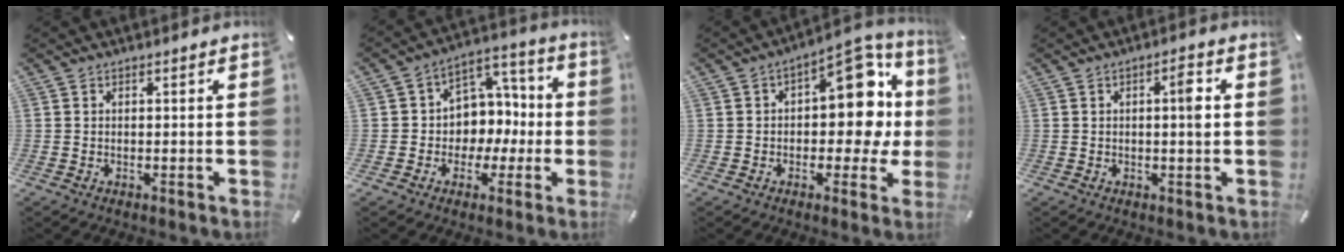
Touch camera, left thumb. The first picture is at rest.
{"total": 9.2, "force": [-1.6, 8.9, 1.8], "torque": [-0.023, 0.010, -0.021]}
{"total": 16.4, "force": [3.0, 9.5, 12.9], "torque": [-0.147, -0.026, 0.048]}
{"total": 4.0, "force": [0.3, 0.8, 3.9], "torque": [-0.059, 0.002, -0.003]}